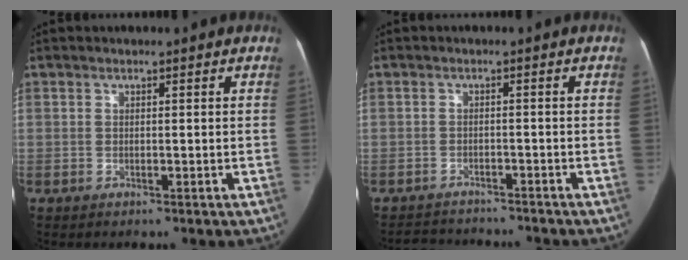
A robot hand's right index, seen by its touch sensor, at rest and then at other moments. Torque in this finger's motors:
{"motor_torque": [-0.59, -0.22, -1.05, -0.21]}